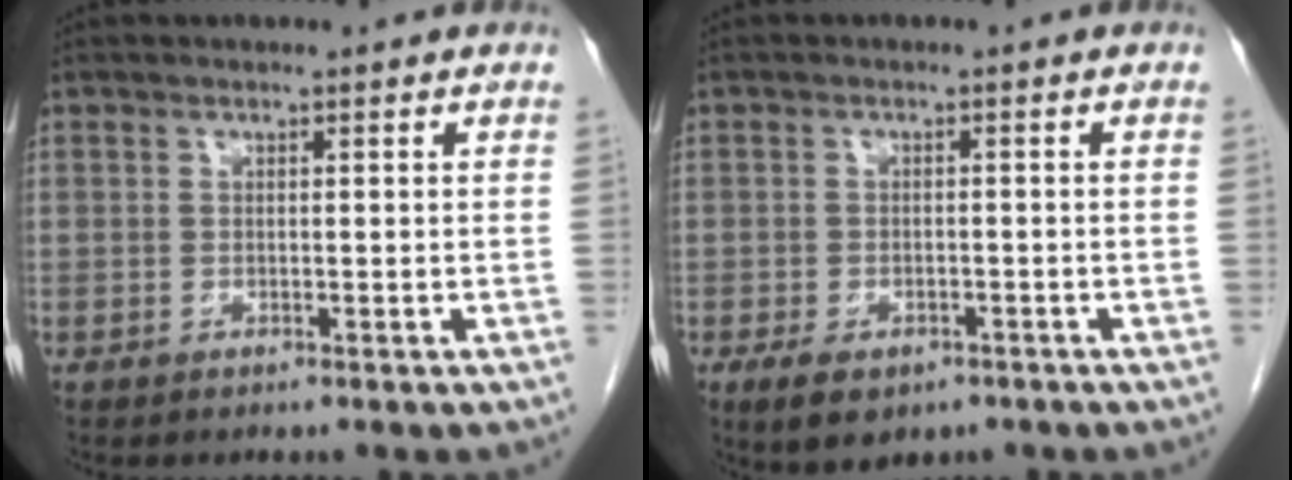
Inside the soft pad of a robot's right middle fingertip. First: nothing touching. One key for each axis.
{"total": 6.2, "fx": -3.9, "fy": 3.3, "fz": 3.4, "tx": -0.056, "ty": -0.004, "tz": -0.055}